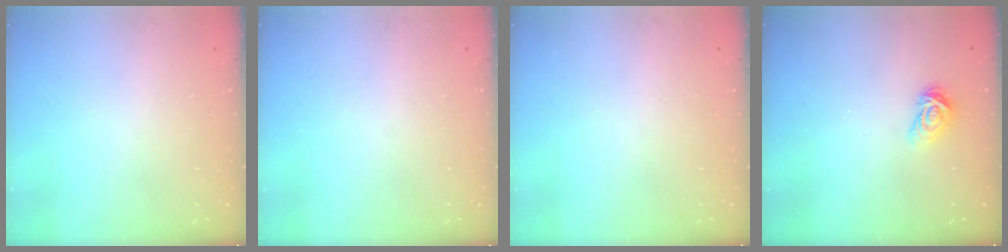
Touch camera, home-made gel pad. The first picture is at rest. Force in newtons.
{"total": 0.0}
{"total": 0.0}
{"total": 4.1, "press": 4.0, "slide": 0.6}